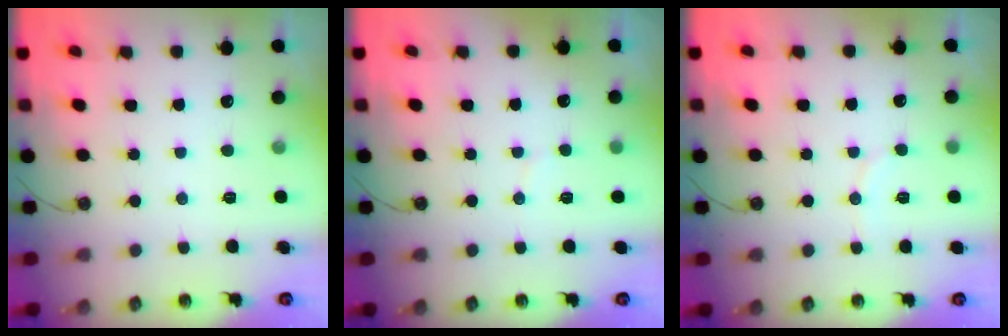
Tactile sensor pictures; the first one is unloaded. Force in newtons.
{"total": 2.8, "press": 2.8, "slide": 0.3}
{"total": 4.6, "press": 4.6, "slide": 0.6}